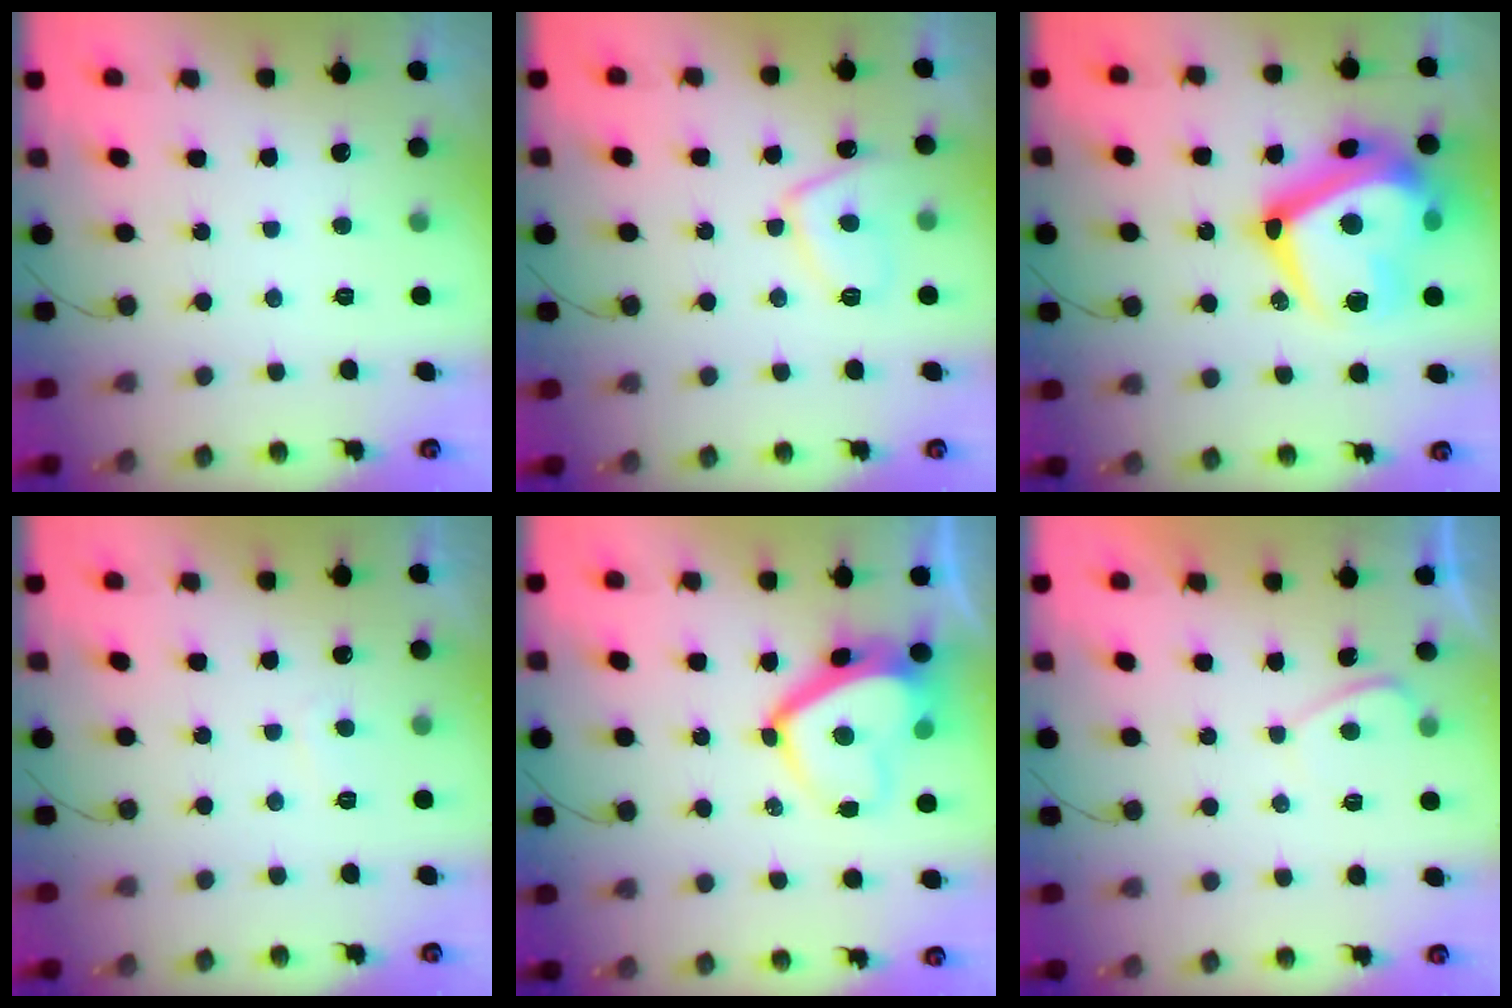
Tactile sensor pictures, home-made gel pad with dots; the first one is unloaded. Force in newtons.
{"total": 8.9, "press": 8.8, "slide": 1.2}
{"total": 27.5, "press": 27.4, "slide": 2.0}
{"total": 0.8, "press": 0.7, "slide": 0.5}
{"total": 10.2, "press": 10.0, "slide": 1.9}
{"total": 0.9, "press": 0.7, "slide": 0.5}